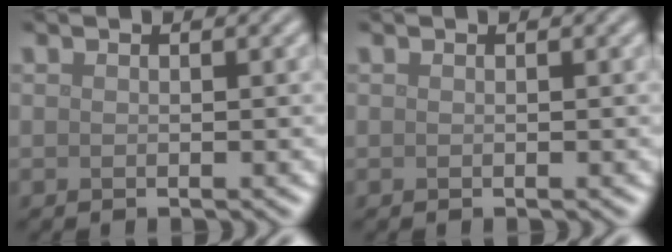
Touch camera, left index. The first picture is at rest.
{"total": 0.0}